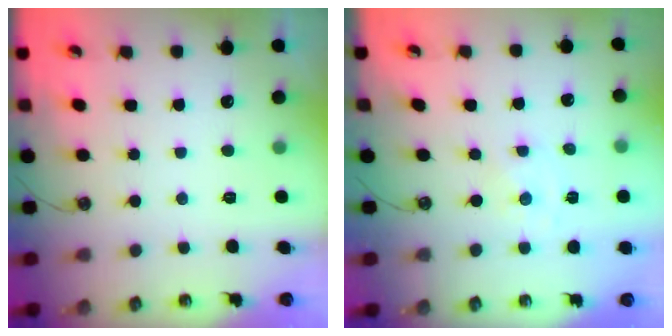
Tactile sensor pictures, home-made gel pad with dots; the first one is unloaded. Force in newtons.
{"total": 0.0}